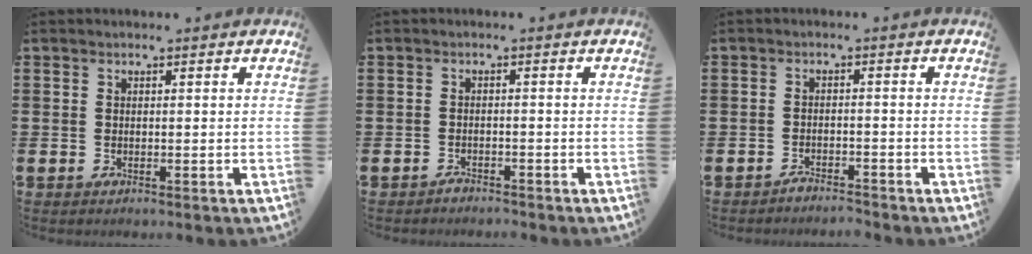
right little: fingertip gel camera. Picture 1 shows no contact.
{"total": 1.2, "force": [-1.2, 0.1, -0.1], "torque": [-0.002, 0.002, -0.025]}
{"total": 1.9, "force": [-1.8, 0.0, 0.1], "torque": [-0.006, 0.003, -0.038]}